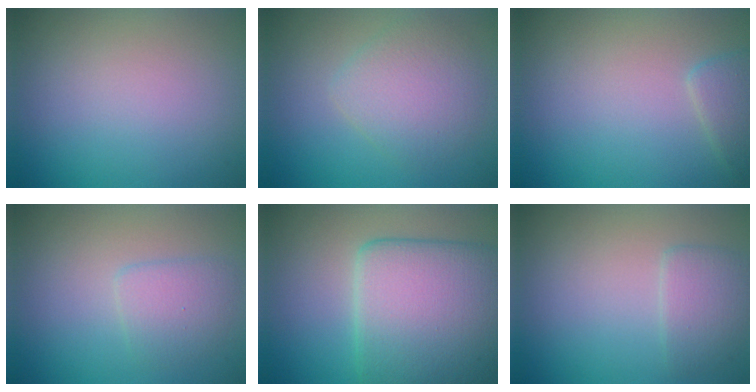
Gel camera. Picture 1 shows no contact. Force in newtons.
{"total": 3.5, "press": 3.5, "slide": 0.0}
{"total": 1.8, "press": 1.8, "slide": 0.1}
{"total": 2.2, "press": 2.2, "slide": 0.1}
{"total": 10.1, "press": 10.1, "slide": 0.6}
{"total": 2.3, "press": 2.2, "slide": 0.3}